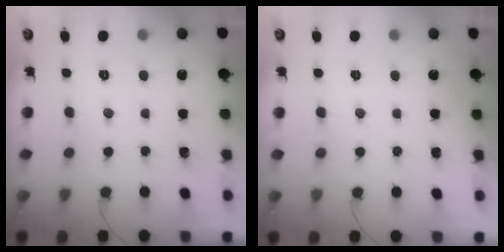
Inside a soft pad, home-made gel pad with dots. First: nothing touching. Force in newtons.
{"total": 1.1, "press": 1.0, "slide": 0.5}